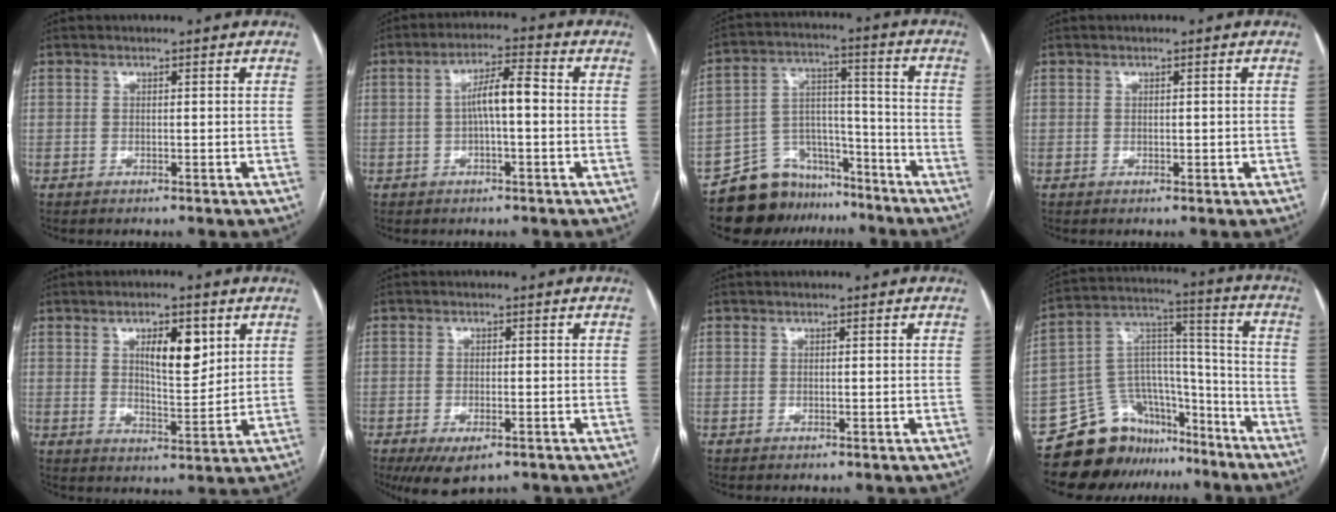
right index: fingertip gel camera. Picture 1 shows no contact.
{"total": 5.9, "force": [-0.1, 1.1, 5.8], "torque": [-0.104, 0.020, -0.003]}
{"total": 11.7, "force": [-10.0, 6.0, 1.6], "torque": [-0.025, 0.059, -0.169]}
{"total": 0.6, "force": [0.0, 0.6, 0.3], "torque": [-0.003, 0.002, 0.001]}
{"total": 7.5, "force": [3.0, 2.5, 6.4], "torque": [-0.102, -0.001, 0.052]}
{"total": 5.7, "force": [-3.6, 2.3, 3.8], "torque": [-0.061, -0.009, -0.052]}
{"total": 0.0}
{"total": 14.9, "force": [-12.2, 8.1, 2.9], "torque": [-0.041, 0.088, -0.202]}